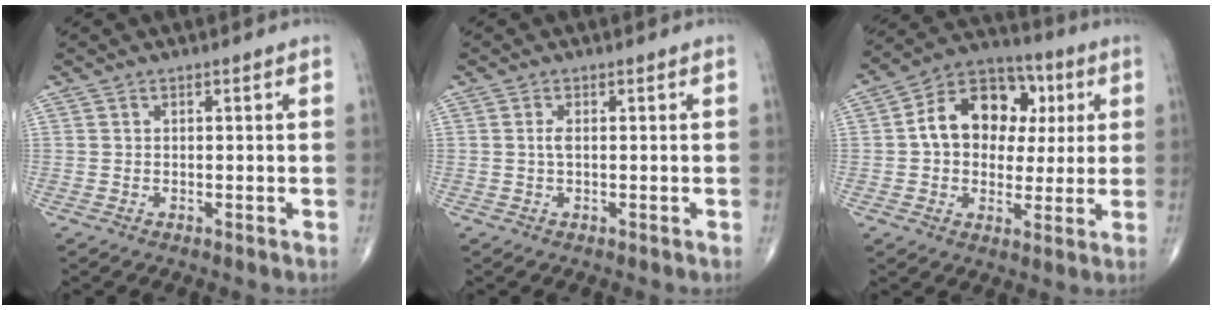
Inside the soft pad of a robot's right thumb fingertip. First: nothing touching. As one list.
[{"total": 1.3, "force": [0.0, 0.4, 1.2], "torque": [-0.030, -0.002, 0.001]}, {"total": 15.8, "force": [2.7, 11.6, 10.3], "torque": [-0.122, 0.020, 0.036]}]